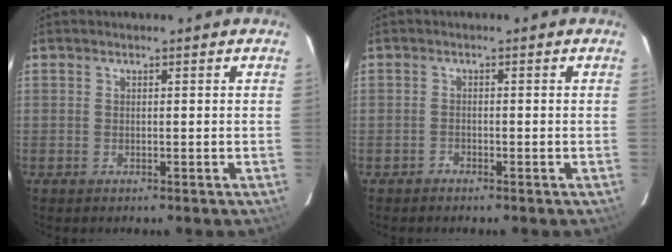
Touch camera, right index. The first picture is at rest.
{"total": 0.9, "force": [-0.8, 0.4, -0.1], "torque": [0.001, 0.005, -0.015]}